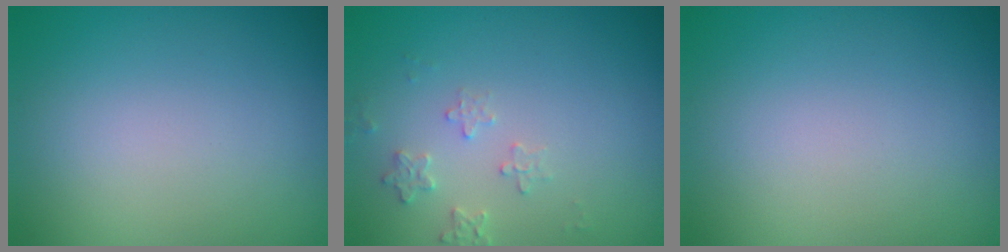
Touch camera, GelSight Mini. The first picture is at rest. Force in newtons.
{"total": 1.6, "press": 1.6, "slide": 0.4}
{"total": 0.0}